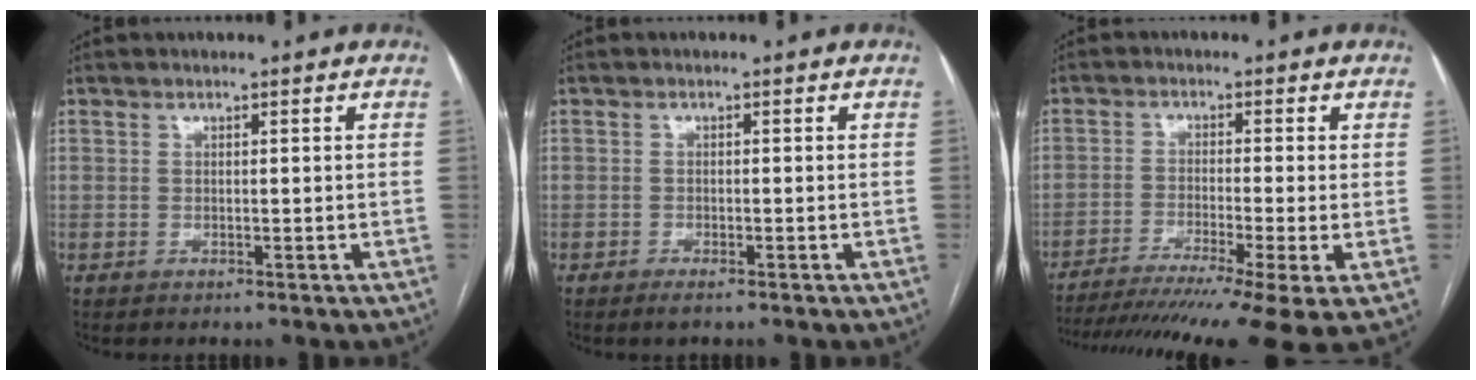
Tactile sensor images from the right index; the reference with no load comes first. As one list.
[{"total": 1.4, "force": [-1.1, 0.2, 0.9], "torque": [-0.017, -0.001, -0.016]}, {"total": 16.0, "force": [-11.7, -0.7, 10.9], "torque": [-0.146, -0.034, -0.184]}]